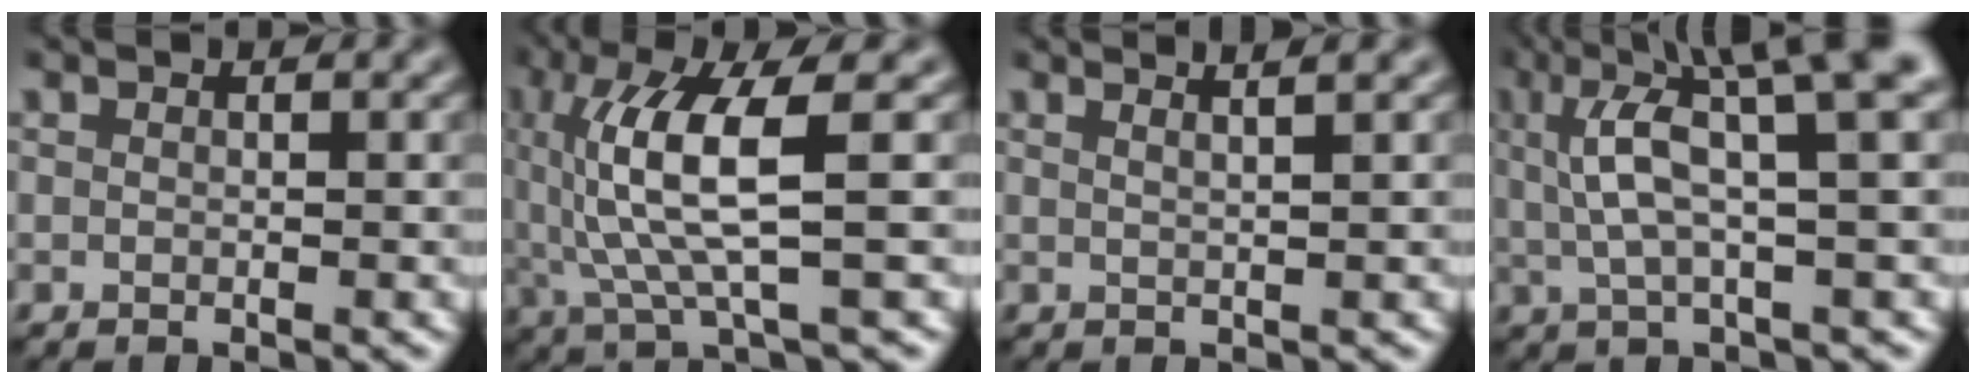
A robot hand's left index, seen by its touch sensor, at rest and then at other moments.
{"total": 7.5, "force": [0.9, 1.7, 7.2], "torque": [-0.153, -0.002, 0.025]}
{"total": 3.4, "force": [2.2, 1.2, 2.2], "torque": [-0.004, 0.018, -0.003]}
{"total": 7.9, "force": [3.1, 1.7, 7.1], "torque": [-0.110, 0.016, 0.051]}